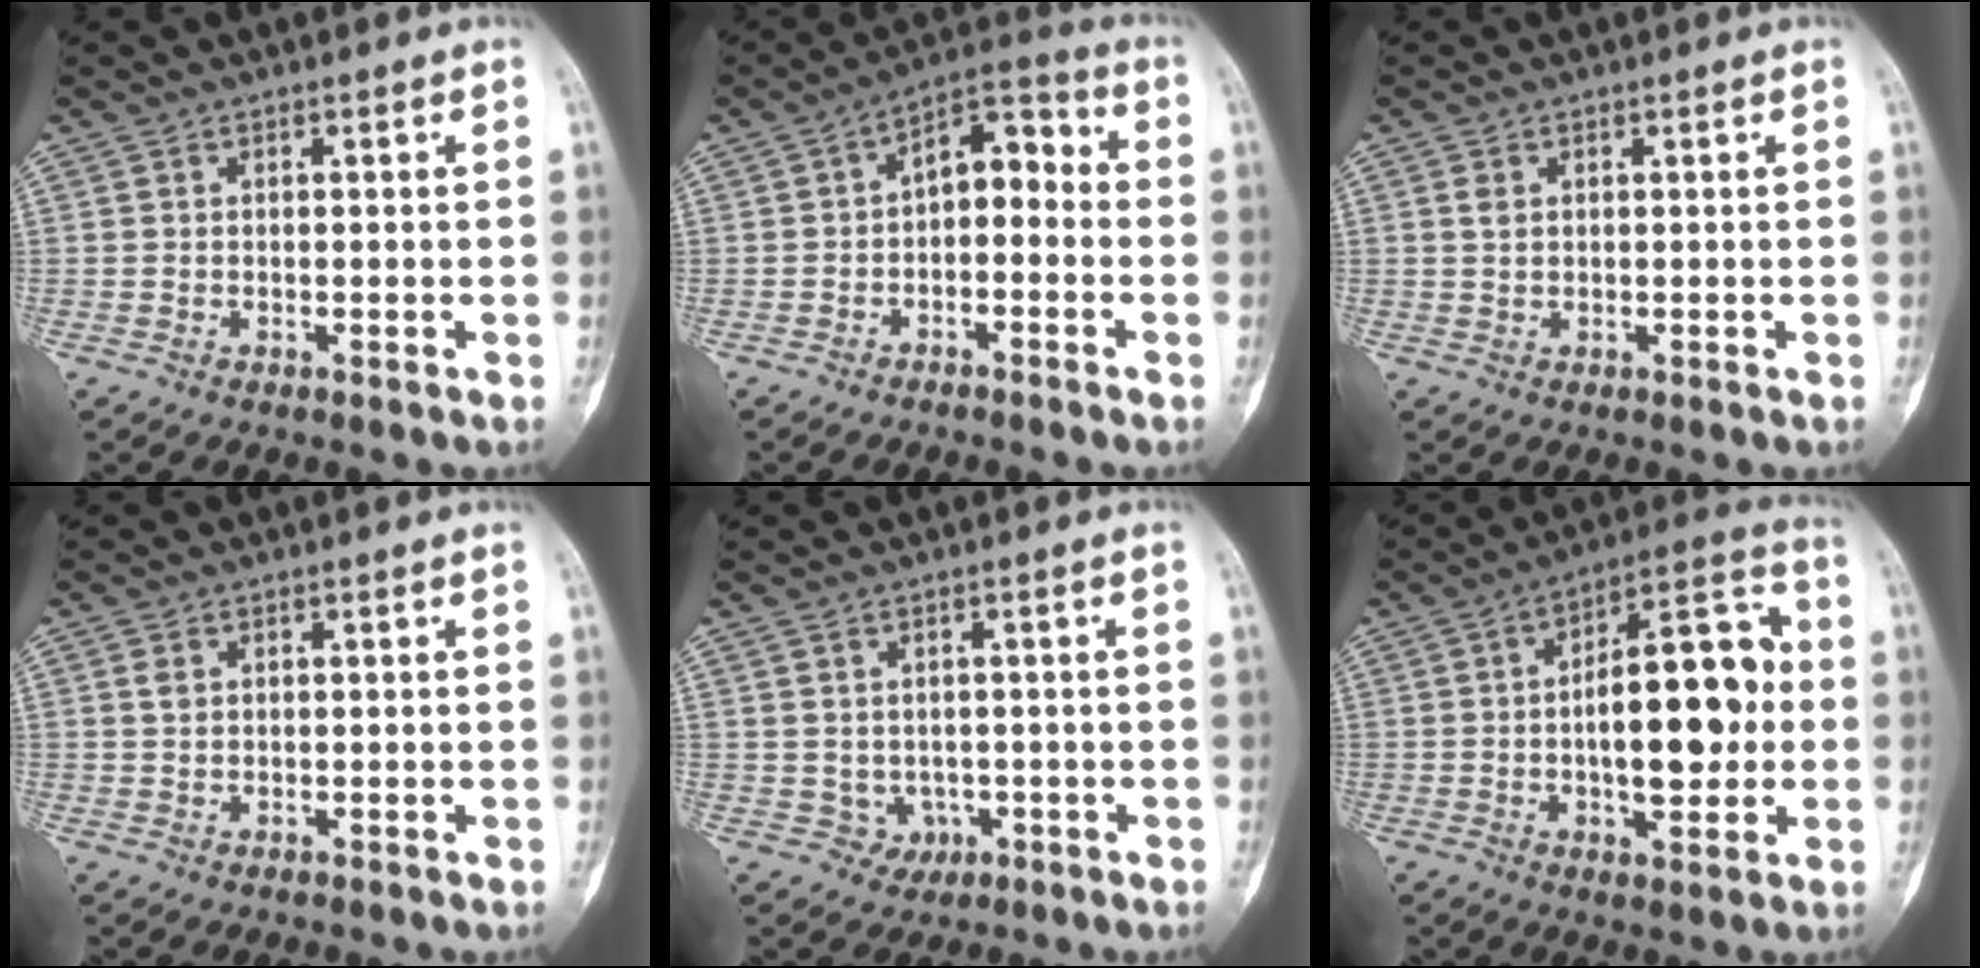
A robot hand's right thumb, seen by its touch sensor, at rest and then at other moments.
{"total": 8.4, "force": [-1.1, 5.0, 6.6], "torque": [-0.071, 0.046, -0.034]}
{"total": 1.6, "force": [0.5, 1.0, 1.0], "torque": [-0.015, -0.001, 0.011]}
{"total": 1.5, "force": [0.5, 1.0, 0.9], "torque": [-0.013, -0.001, 0.012]}
{"total": 3.1, "force": [-0.4, 2.9, 1.2], "torque": [-0.005, 0.003, 0.002]}
{"total": 18.9, "force": [-0.4, 8.4, 16.9], "torque": [-0.225, 0.029, -0.010]}